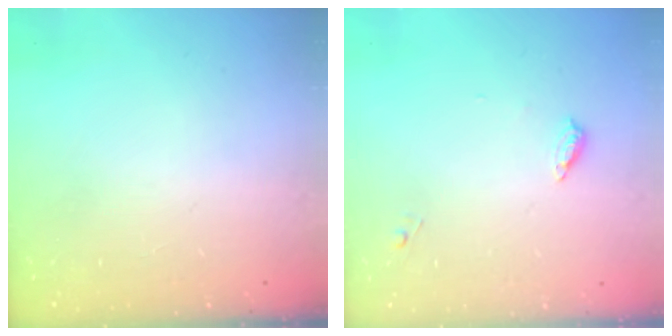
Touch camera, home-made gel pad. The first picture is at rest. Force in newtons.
{"total": 5.6, "press": 5.6, "slide": 0.6}